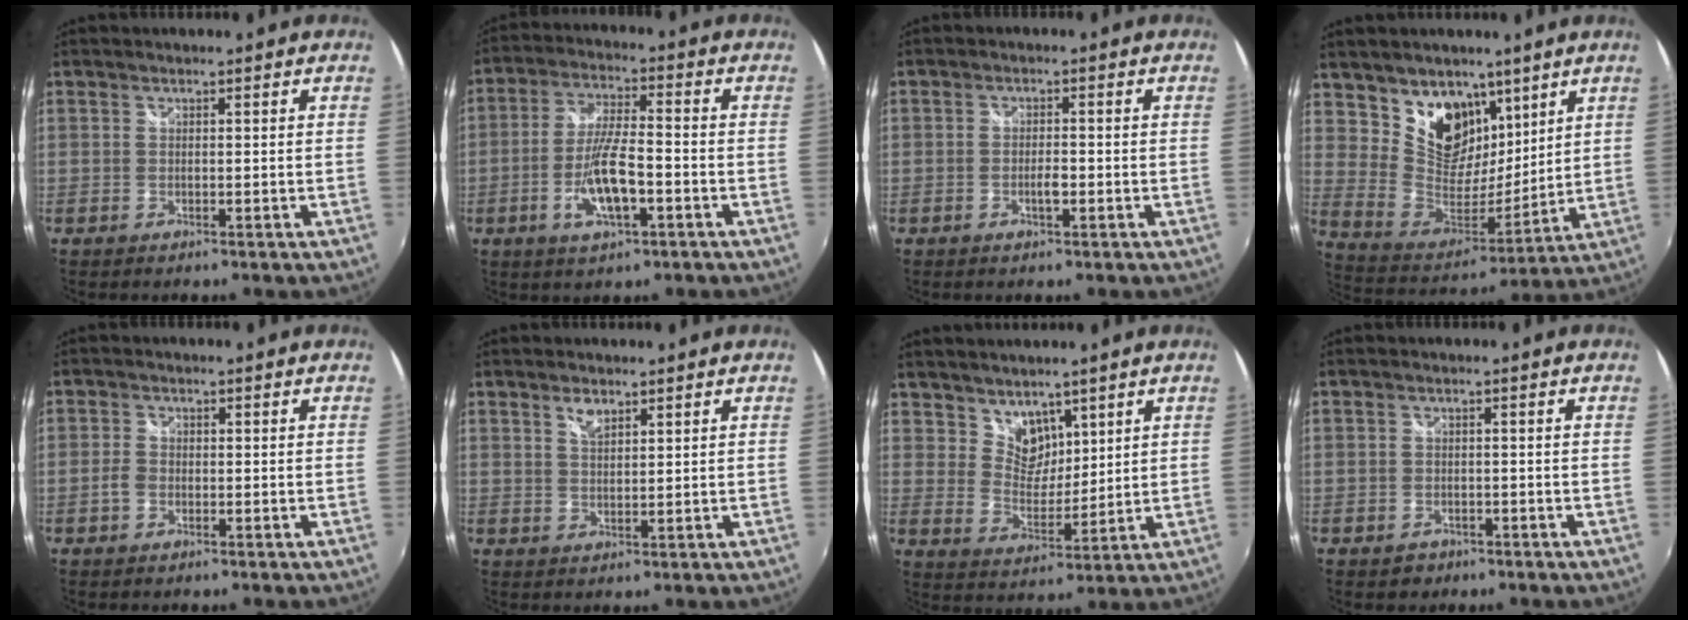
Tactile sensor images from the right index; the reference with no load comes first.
{"total": 9.7, "force": [-3.6, 2.5, 8.7], "torque": [-0.174, -0.003, -0.064]}
{"total": 2.3, "force": [-1.0, 0.9, 1.9], "torque": [-0.036, 0.000, -0.019]}
{"total": 15.1, "force": [9.1, 10.4, 6.1], "torque": [-0.125, -0.008, 0.176]}
{"total": 2.1, "force": [-1.0, 1.6, 1.1], "torque": [-0.024, 0.005, -0.021]}
{"total": 2.6, "force": [1.8, 1.2, 1.5], "torque": [-0.024, 0.000, 0.032]}
{"total": 6.2, "force": [4.5, 4.0, 1.6], "torque": [-0.014, -0.001, 0.086]}
{"total": 2.5, "force": [-1.5, 1.9, 0.6], "torque": [-0.015, 0.002, -0.019]}